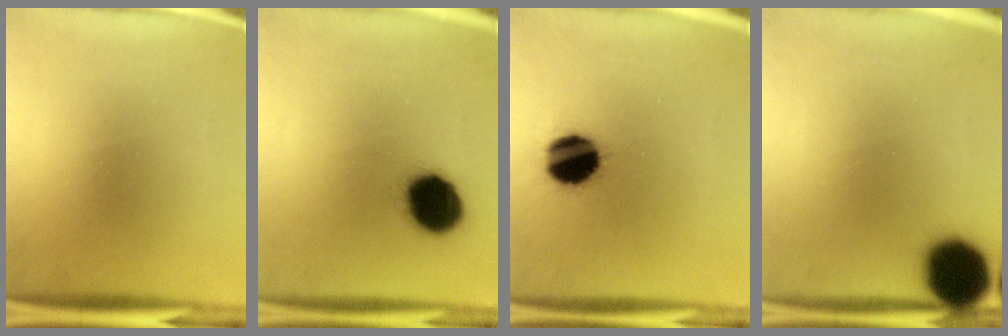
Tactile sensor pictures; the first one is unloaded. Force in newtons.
{"total": 13.1}
{"total": 16.4}
{"total": 16.3}